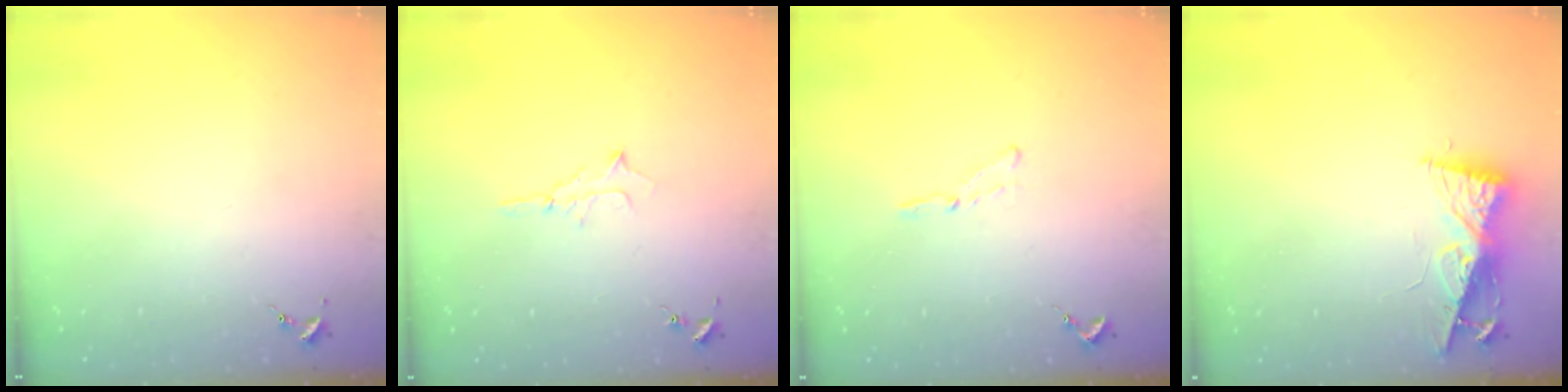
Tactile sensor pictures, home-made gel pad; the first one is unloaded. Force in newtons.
{"total": 5.2, "press": 5.1, "slide": 0.6}
{"total": 3.4, "press": 3.4, "slide": 0.3}
{"total": 8.4, "press": 8.4, "slide": 0.8}